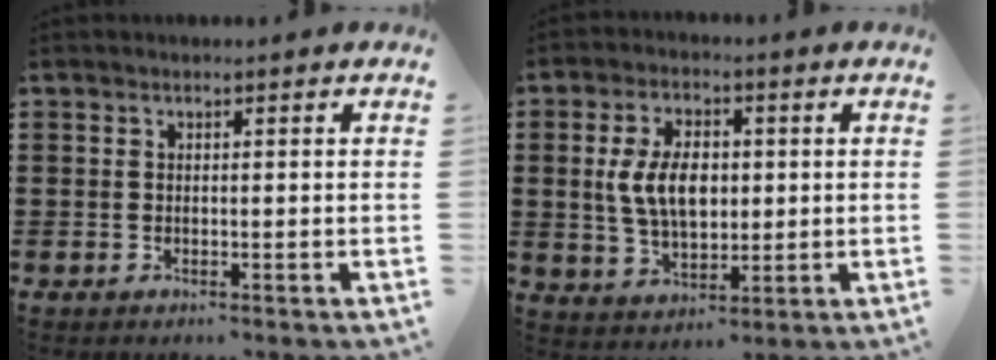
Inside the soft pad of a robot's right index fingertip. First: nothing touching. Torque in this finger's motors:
{"motor_torque": [2.14, 0.00, 0.62, 0.21]}